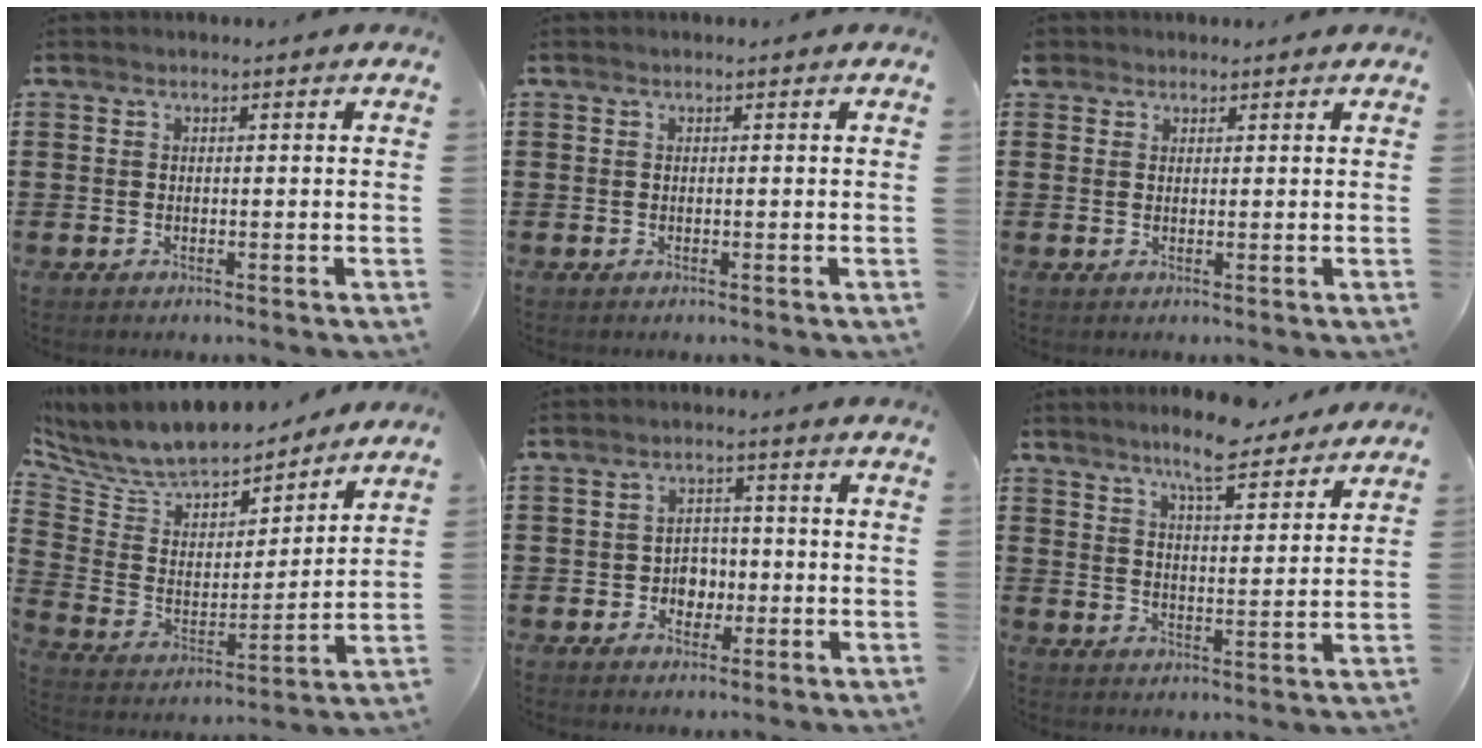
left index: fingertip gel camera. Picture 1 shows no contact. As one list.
[{"total": 0.0}, {"total": 1.7, "force": [1.3, 1.0, 0.0], "torque": [-0.005, 0.005, 0.027]}, {"total": 8.5, "force": [8.0, 2.5, 1.8], "torque": [-0.082, -0.057, 0.138]}, {"total": 3.6, "force": [-1.0, 3.0, 1.7], "torque": [-0.033, 0.002, -0.026]}, {"total": 7.2, "force": [6.3, 0.5, 3.4], "torque": [-0.070, -0.031, 0.107]}]